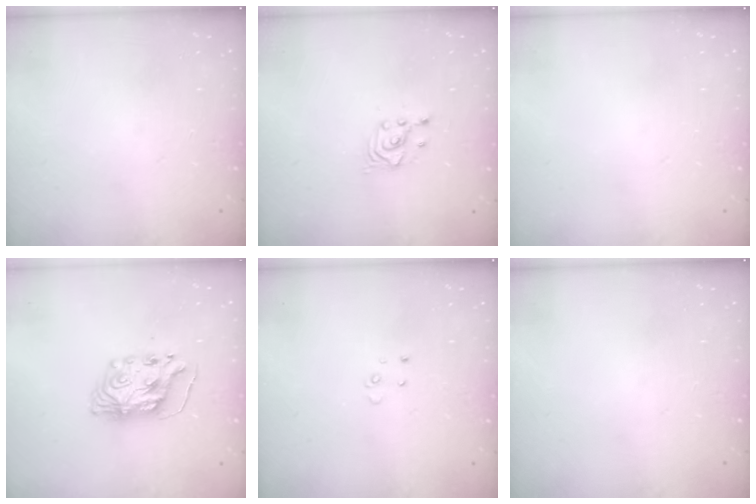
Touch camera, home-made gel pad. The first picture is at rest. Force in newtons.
{"total": 2.7, "press": 2.7, "slide": 0.3}
{"total": 0.0}
{"total": 9.3, "press": 9.3, "slide": 0.9}
{"total": 2.6, "press": 2.6, "slide": 0.2}
{"total": 0.0}